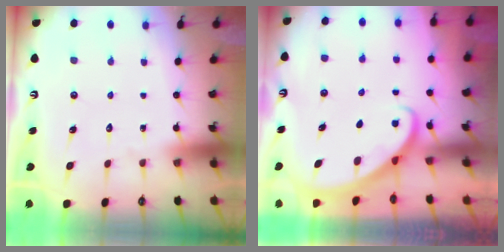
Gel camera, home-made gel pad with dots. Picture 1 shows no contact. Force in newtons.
{"total": 2.9, "press": 2.9, "slide": 0.2}